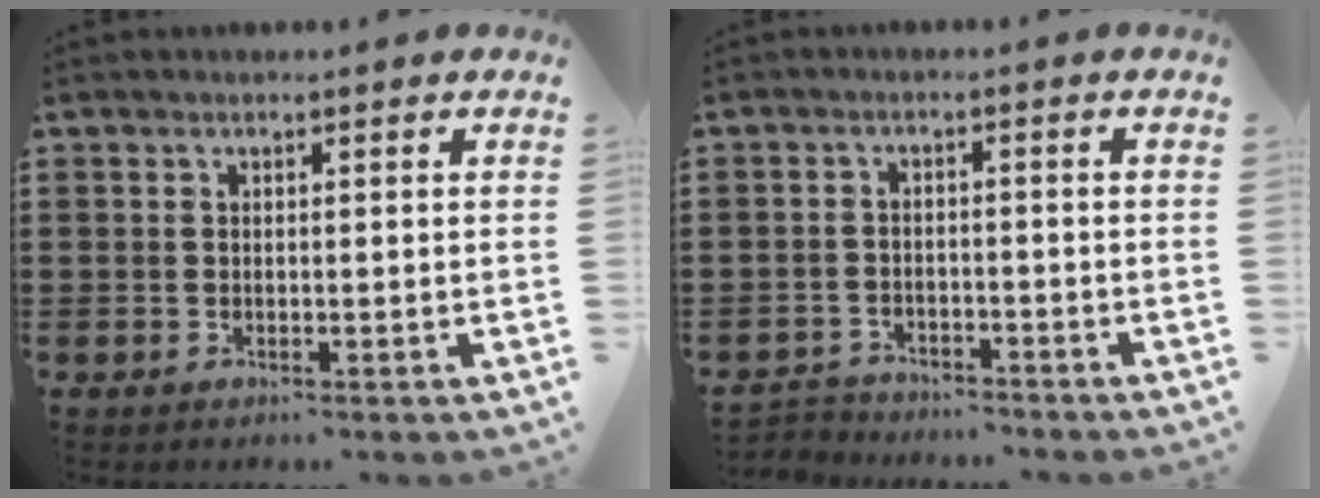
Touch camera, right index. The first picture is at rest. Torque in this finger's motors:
{"motor_torque": [-0.65, 0.12, -1.05, -0.21]}